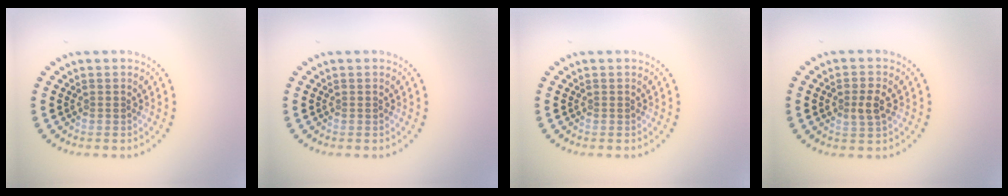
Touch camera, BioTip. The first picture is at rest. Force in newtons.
{"total": 0.0}
{"total": 0.0}
{"total": 2.0, "press": 2.0, "slide": 0.2}